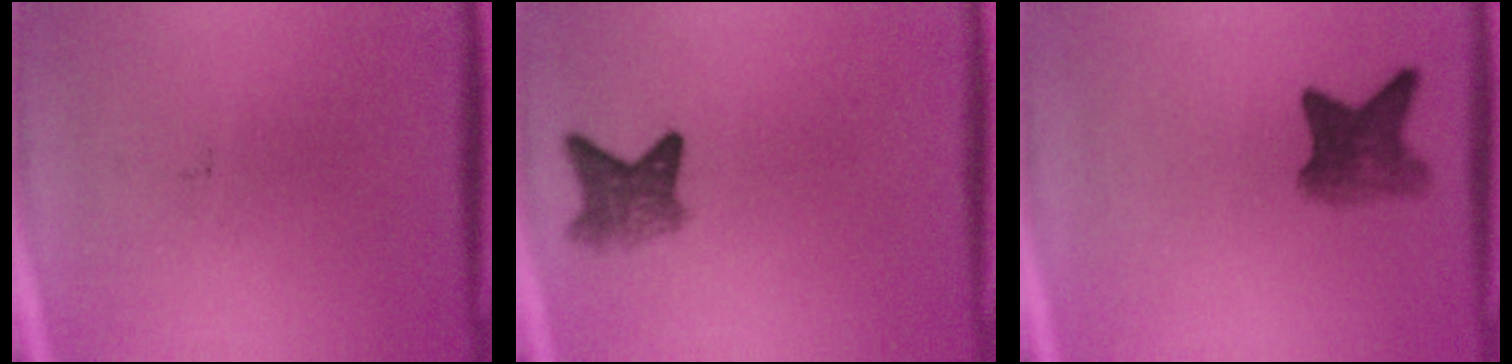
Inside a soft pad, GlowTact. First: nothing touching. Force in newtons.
{"total": 4.0}
{"total": 5.1}